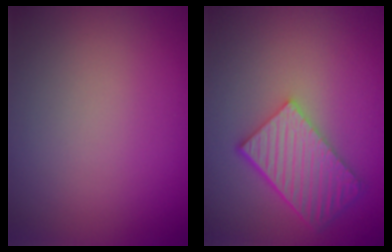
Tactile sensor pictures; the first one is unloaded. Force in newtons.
{"total": 5.7, "press": 4.3, "slide": 3.8}